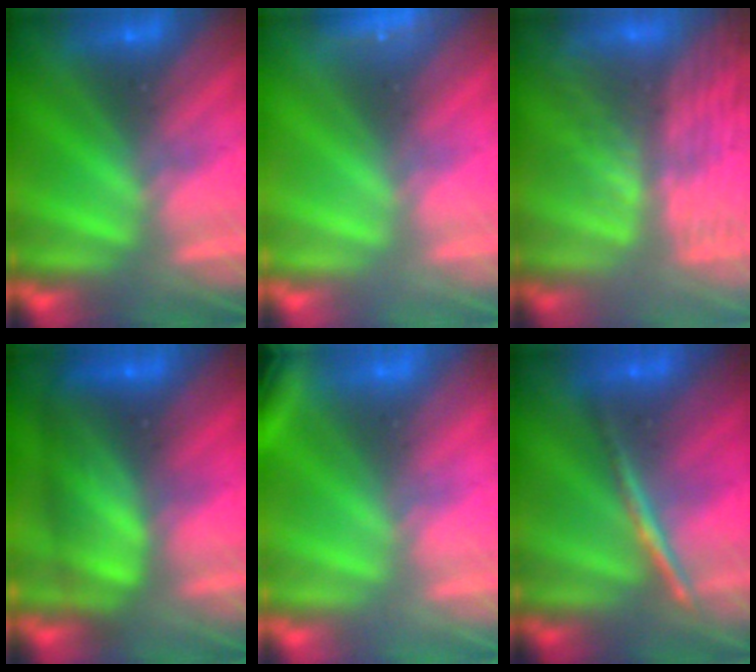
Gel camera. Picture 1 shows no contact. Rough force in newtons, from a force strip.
{"total": 2.4}
{"total": 8.2}
{"total": 7.5}
{"total": 3.7}
{"total": 1.9}